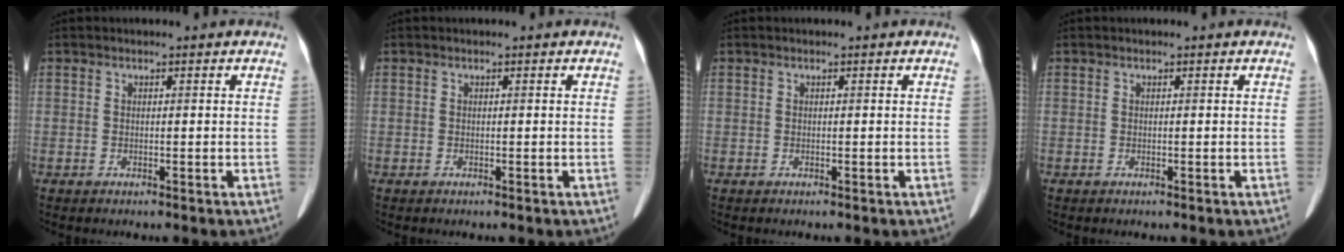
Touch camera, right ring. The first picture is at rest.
{"total": 0.0}
{"total": 0.0}
{"total": 0.0}